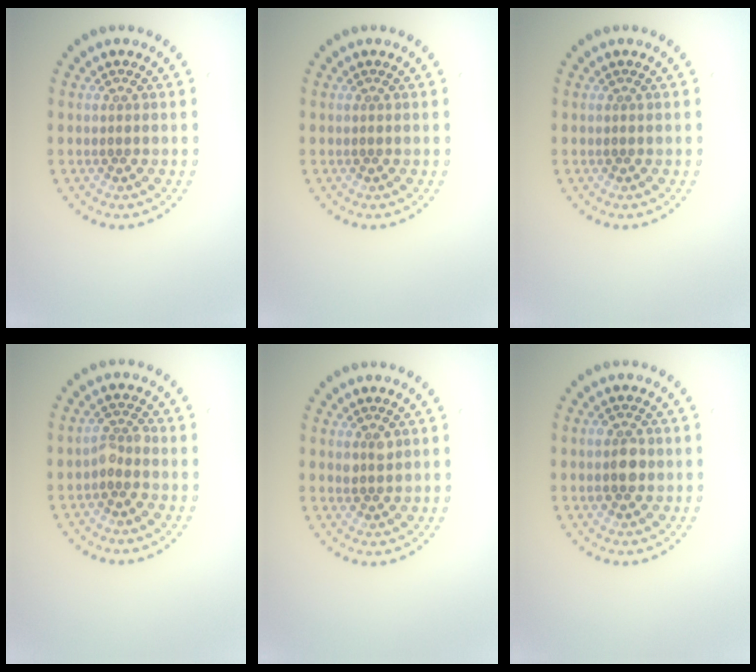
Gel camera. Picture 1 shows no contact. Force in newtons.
{"total": 0.0}
{"total": 0.0}
{"total": 1.8, "press": 1.5, "slide": 1.0}
{"total": 1.1, "press": 1.1, "slide": 0.2}
{"total": 2.5, "press": 2.5, "slide": 0.2}